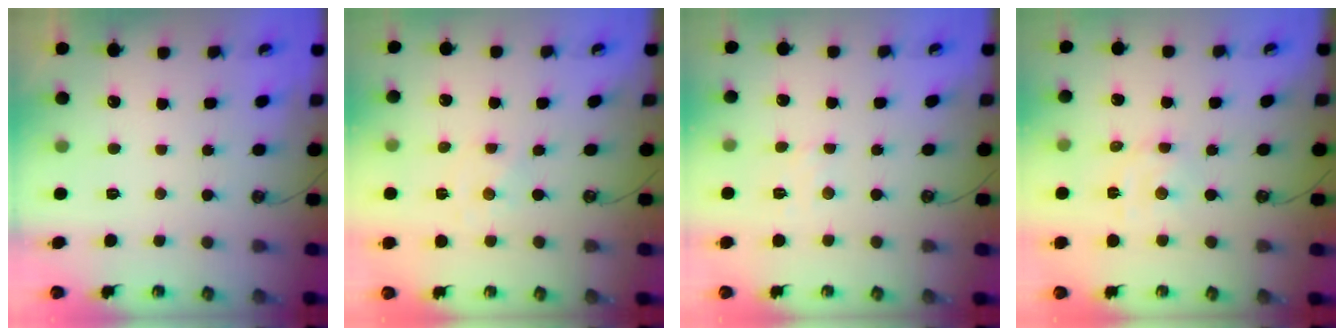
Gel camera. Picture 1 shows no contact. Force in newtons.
{"total": 0.0}
{"total": 6.3, "press": 6.3, "slide": 0.6}
{"total": 3.0, "press": 3.0, "slide": 0.3}